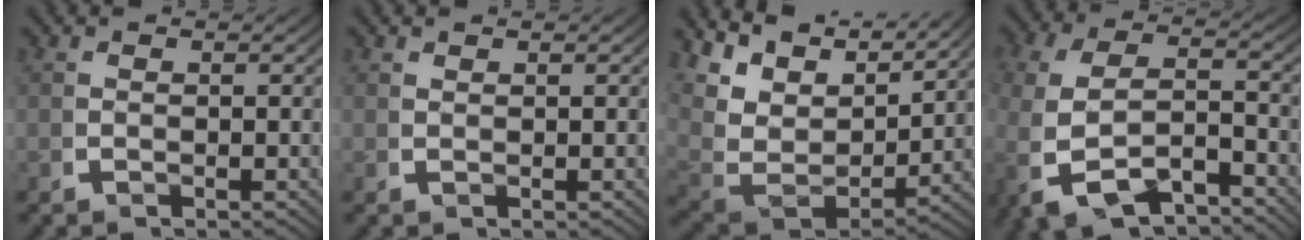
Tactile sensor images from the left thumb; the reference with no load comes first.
{"total": 0.7, "force": [0.7, -0.2, -0.1], "torque": [0.005, 0.002, 0.018]}
{"total": 10.0, "force": [4.1, 5.9, 7.0], "torque": [-0.159, -0.007, 0.068]}
{"total": 7.3, "force": [-2.5, 4.2, 5.4], "torque": [-0.122, -0.023, -0.028]}